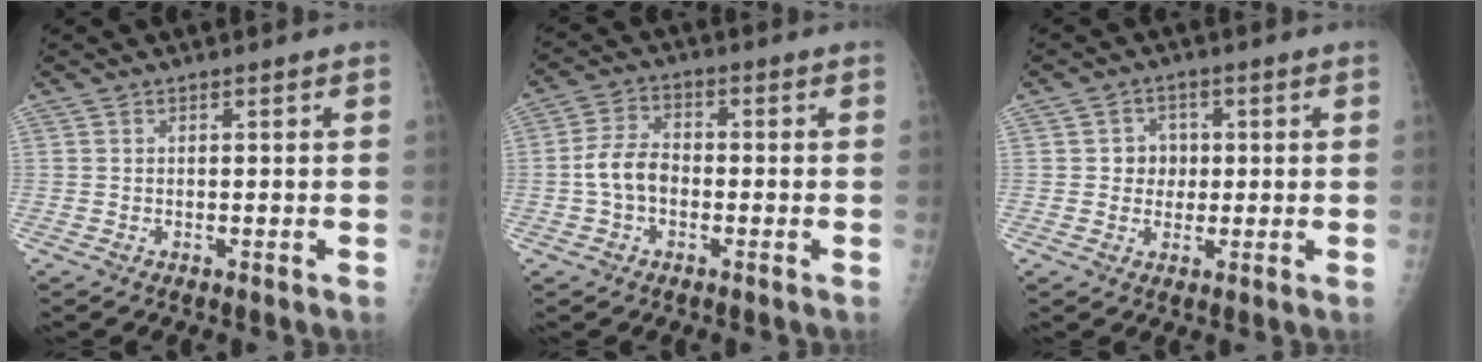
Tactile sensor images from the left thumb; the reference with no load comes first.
{"total": 6.5, "force": [-1.3, 4.5, 4.5], "torque": [-0.080, 0.022, -0.031]}
{"total": 4.2, "force": [0.4, 3.9, 1.6], "torque": [0.006, 0.007, 0.002]}